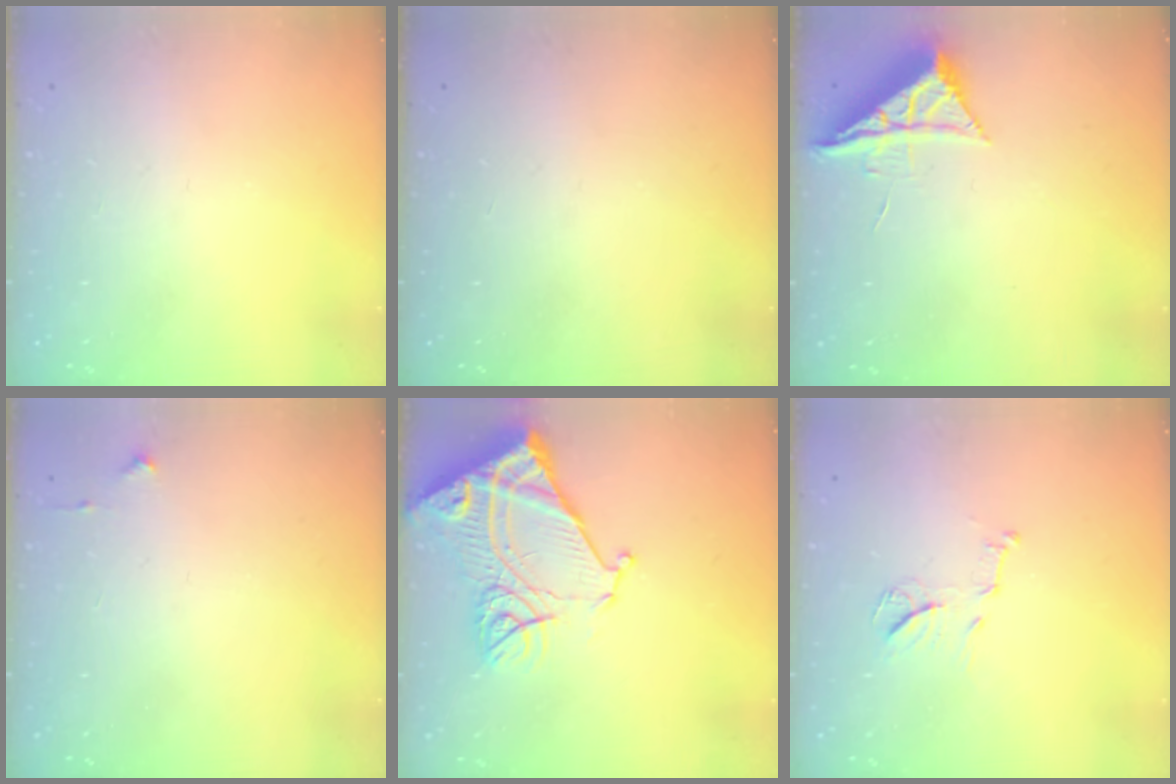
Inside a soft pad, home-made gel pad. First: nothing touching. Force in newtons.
{"total": 0.0}
{"total": 7.1, "press": 7.1, "slide": 0.2}
{"total": 2.7, "press": 2.6, "slide": 0.4}
{"total": 17.1, "press": 17.0, "slide": 1.9}
{"total": 9.0, "press": 9.0, "slide": 0.2}